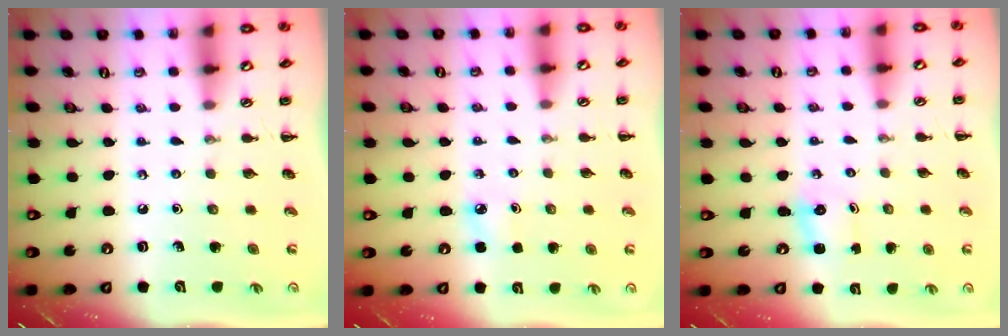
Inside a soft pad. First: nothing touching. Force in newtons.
{"total": 3.6, "press": 3.5, "slide": 1.2}
{"total": 1.3, "press": 1.2, "slide": 0.3}